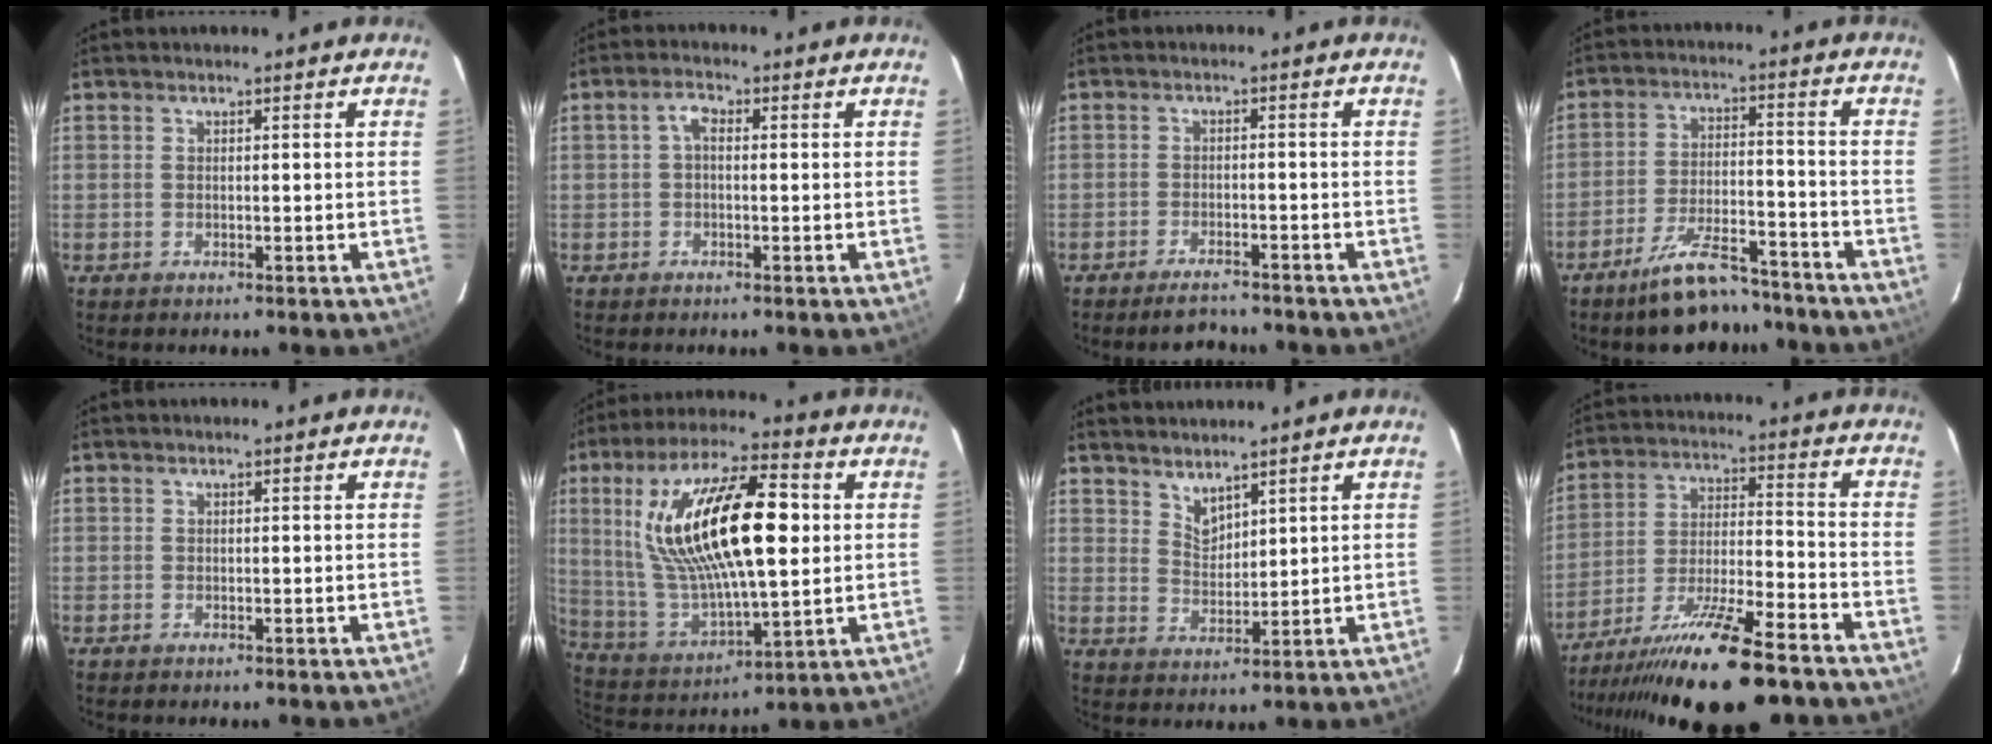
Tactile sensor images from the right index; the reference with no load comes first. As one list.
[{"total": 2.1, "force": [-0.1, 1.1, 1.7], "torque": [-0.037, 0.010, -0.003]}, {"total": 4.9, "force": [-4.3, 1.5, 1.7], "torque": [-0.043, 0.000, -0.066]}, {"total": 12.5, "force": [-10.4, 3.8, 5.7], "torque": [-0.115, 0.008, -0.158]}, {"total": 0.0}, {"total": 23.7, "force": [5.3, 8.0, 21.7], "torque": [-0.415, 0.012, 0.107]}, {"total": 4.5, "force": [4.0, 1.5, 1.4], "torque": [-0.020, -0.003, 0.076]}, {"total": 21.9, "force": [-17.7, 3.2, 12.5], "torque": [-0.235, -0.046, -0.283]}]